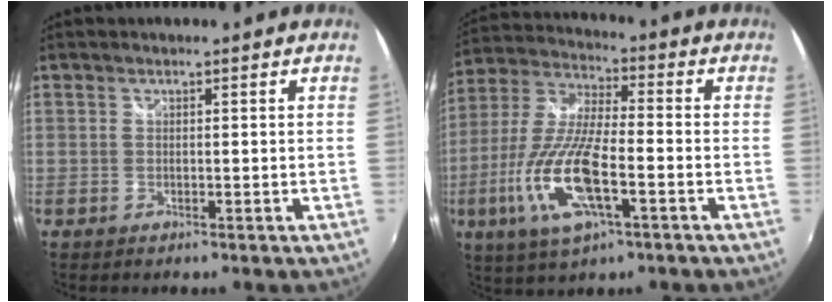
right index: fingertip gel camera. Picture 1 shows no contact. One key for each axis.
{"total": 16.2, "fx": -5.6, "fy": 4.6, "fz": 14.5, "tx": -0.311, "ty": -0.012, "tz": -0.109}